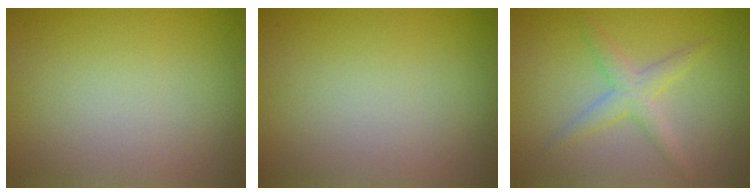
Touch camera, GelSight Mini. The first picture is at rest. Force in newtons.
{"total": 0.0}
{"total": 2.5, "press": 2.5, "slide": 0.0}